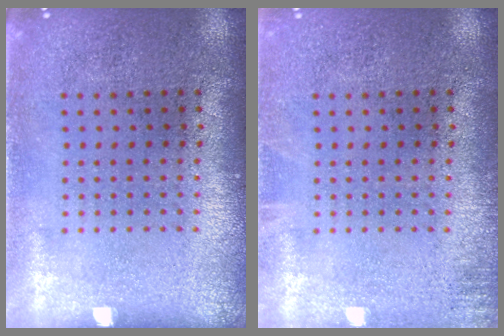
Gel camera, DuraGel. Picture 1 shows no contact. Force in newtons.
{"total": 1.2, "press": 1.1, "slide": 0.2}